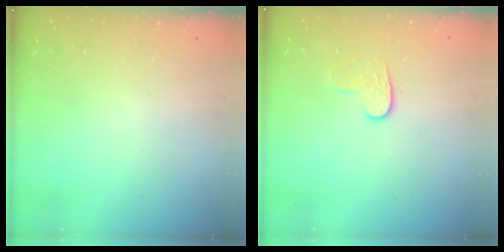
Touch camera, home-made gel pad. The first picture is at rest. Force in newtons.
{"total": 5.8, "press": 5.8, "slide": 0.6}